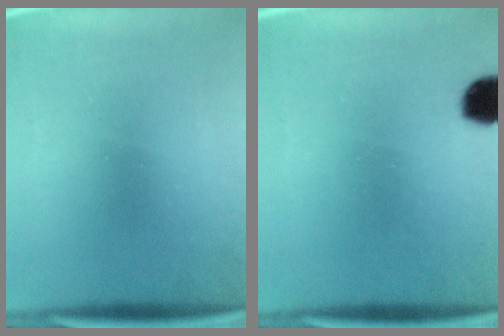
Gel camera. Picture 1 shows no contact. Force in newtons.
{"total": 5.8}